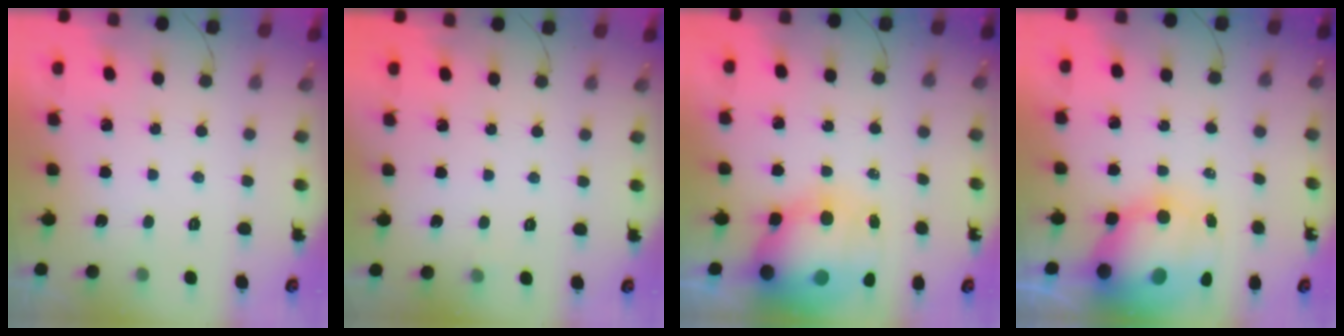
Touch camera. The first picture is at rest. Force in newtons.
{"total": 2.7, "press": 2.0, "slide": 1.8}
{"total": 15.7, "press": 15.3, "slide": 3.8}
{"total": 14.4, "press": 14.0, "slide": 3.5}